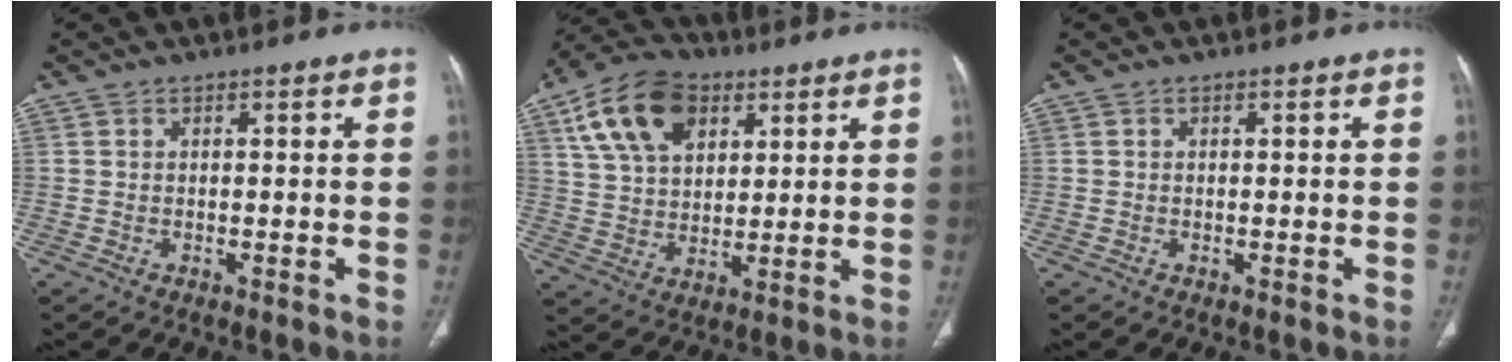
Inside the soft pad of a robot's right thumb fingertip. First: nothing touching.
{"total": 15.6, "force": [6.9, 9.9, 9.8], "torque": [-0.162, -0.007, 0.125]}
{"total": 0.0}